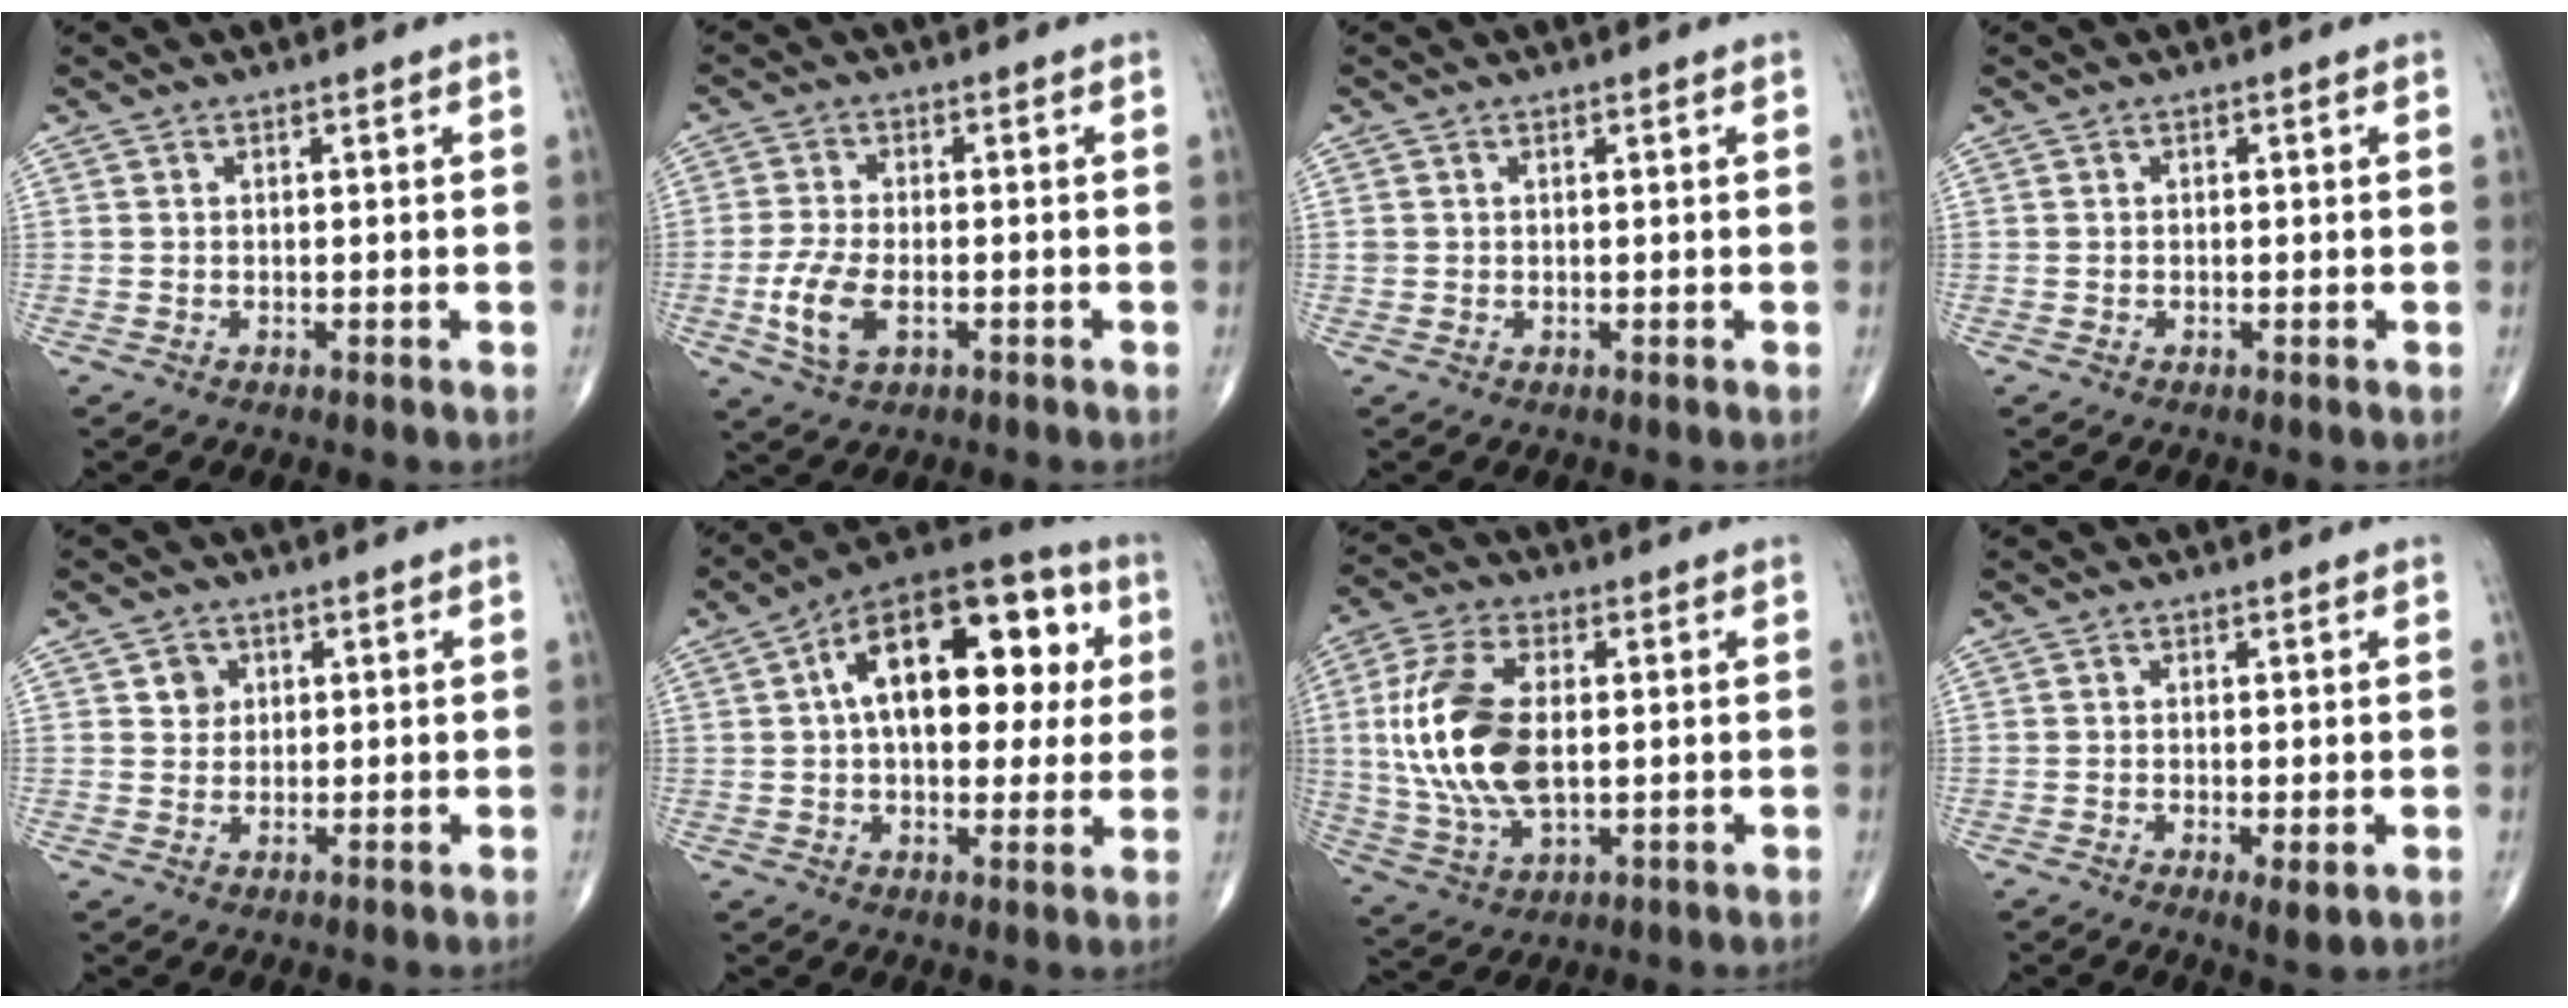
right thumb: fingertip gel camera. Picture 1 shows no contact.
{"total": 7.4, "force": [-2.1, 3.9, 6.0], "torque": [-0.134, 0.001, -0.038]}
{"total": 0.5, "force": [0.2, 0.4, 0.3], "torque": [-0.005, 0.005, 0.006]}
{"total": 0.0}
{"total": 2.9, "force": [1.0, 2.5, 0.8], "torque": [0.002, -0.004, 0.013]}
{"total": 22.3, "force": [4.7, 12.0, 18.2], "torque": [-0.238, 0.028, 0.058]}
{"total": 17.0, "force": [1.1, 9.0, 14.4], "torque": [-0.307, -0.003, 0.025]}
{"total": 3.0, "force": [-0.9, 0.8, 2.8], "torque": [-0.050, -0.010, -0.014]}